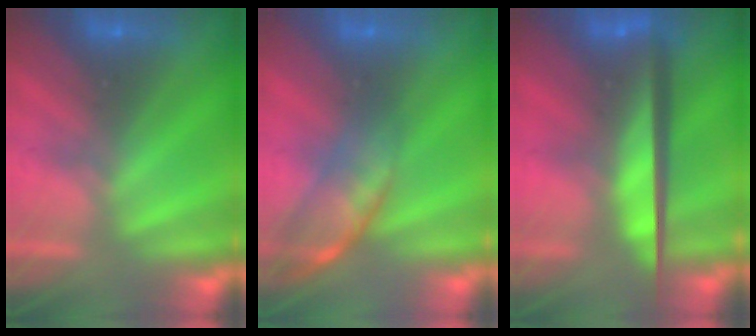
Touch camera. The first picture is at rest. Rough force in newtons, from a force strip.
{"total": 2.6}
{"total": 10.2}